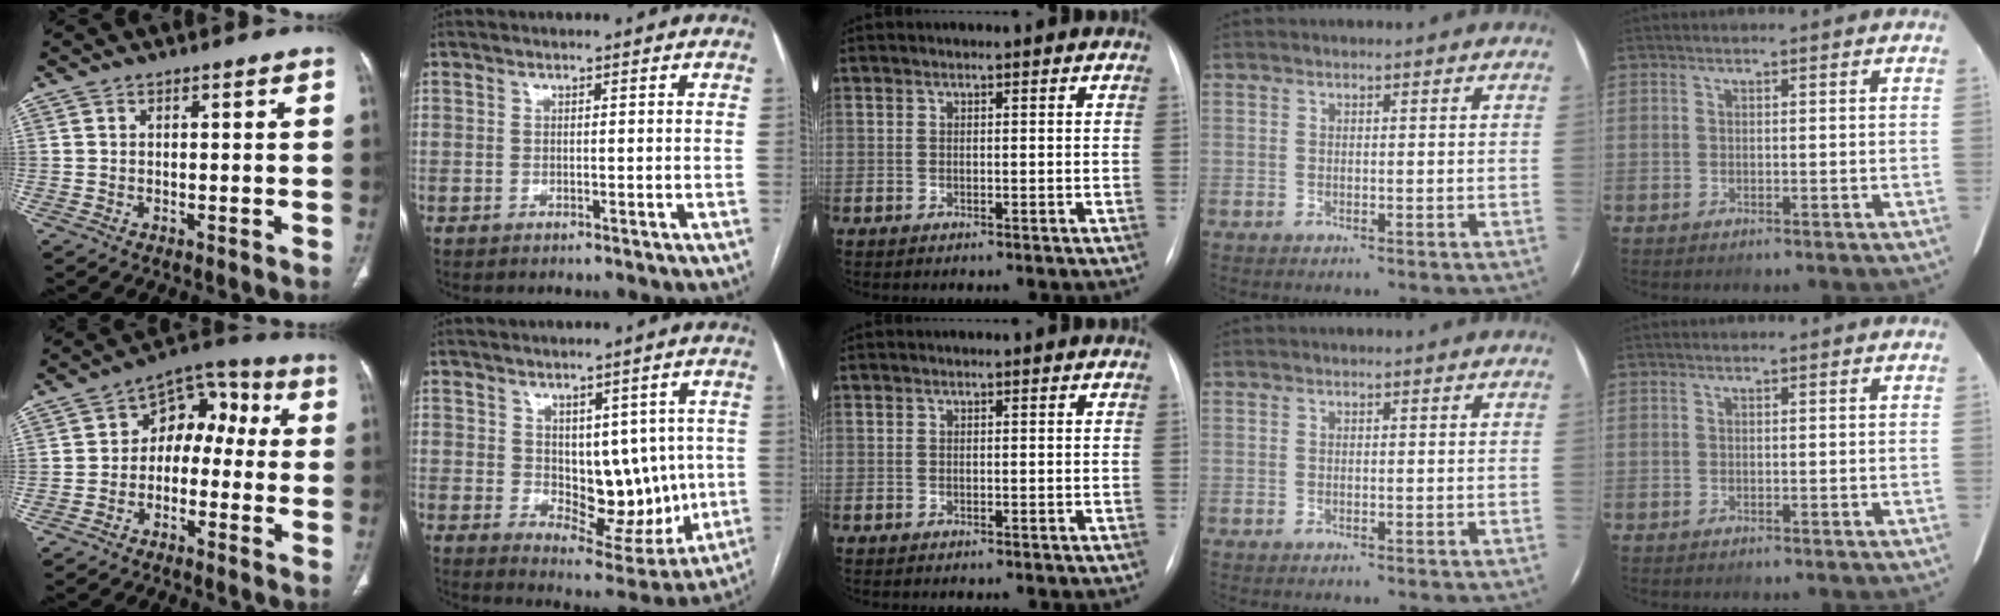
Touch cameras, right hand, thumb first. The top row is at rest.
{"thumb": {"total": 9.9, "force": [-1.3, 7.1, 6.7], "torque": [-0.057, 0.049, -0.037]}, "index": {"total": 11.0, "force": [0.2, 6.3, 9.0], "torque": [-0.106, -0.001, 0.029]}}